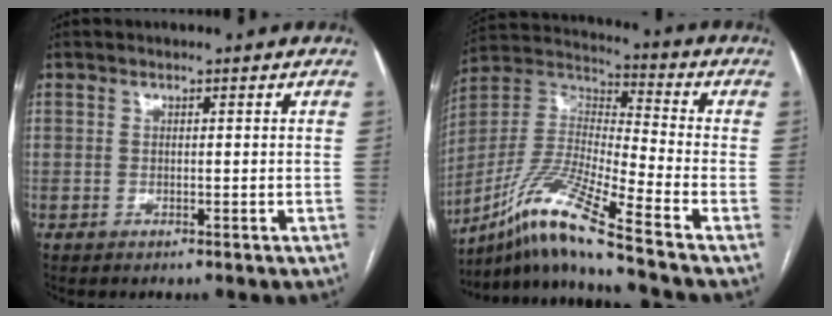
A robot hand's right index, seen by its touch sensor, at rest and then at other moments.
{"total": 15.1, "force": [-10.9, -1.2, 10.4], "torque": [-0.225, -0.007, -0.205]}